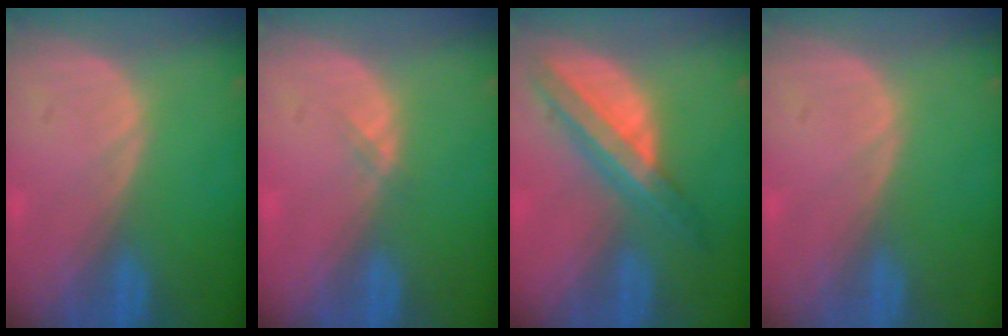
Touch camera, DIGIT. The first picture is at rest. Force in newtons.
{"total": 1.1, "press": 0.8, "slide": 0.7}
{"total": 8.0, "press": 6.7, "slide": 4.4}
{"total": 0.0}